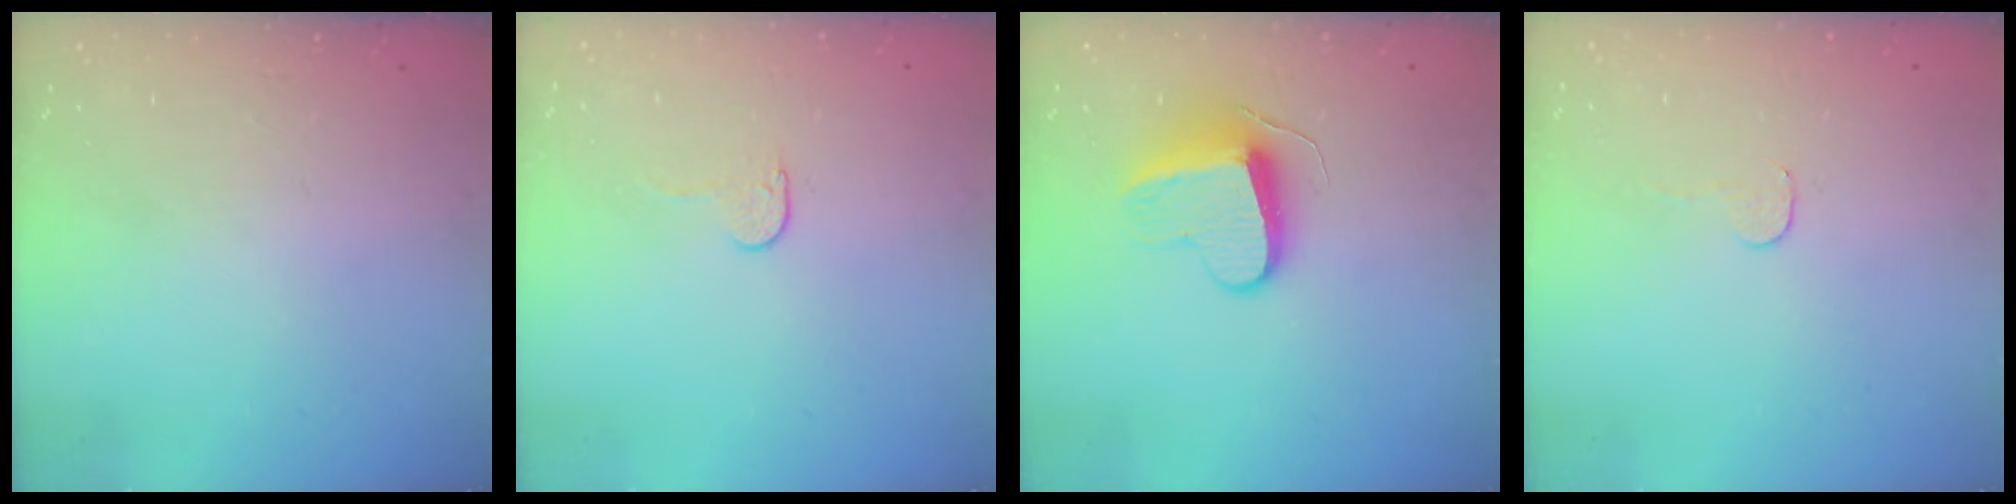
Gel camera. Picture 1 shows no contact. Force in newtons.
{"total": 3.8, "press": 3.8, "slide": 0.4}
{"total": 9.4, "press": 9.4, "slide": 0.4}
{"total": 2.8, "press": 2.8, "slide": 0.2}